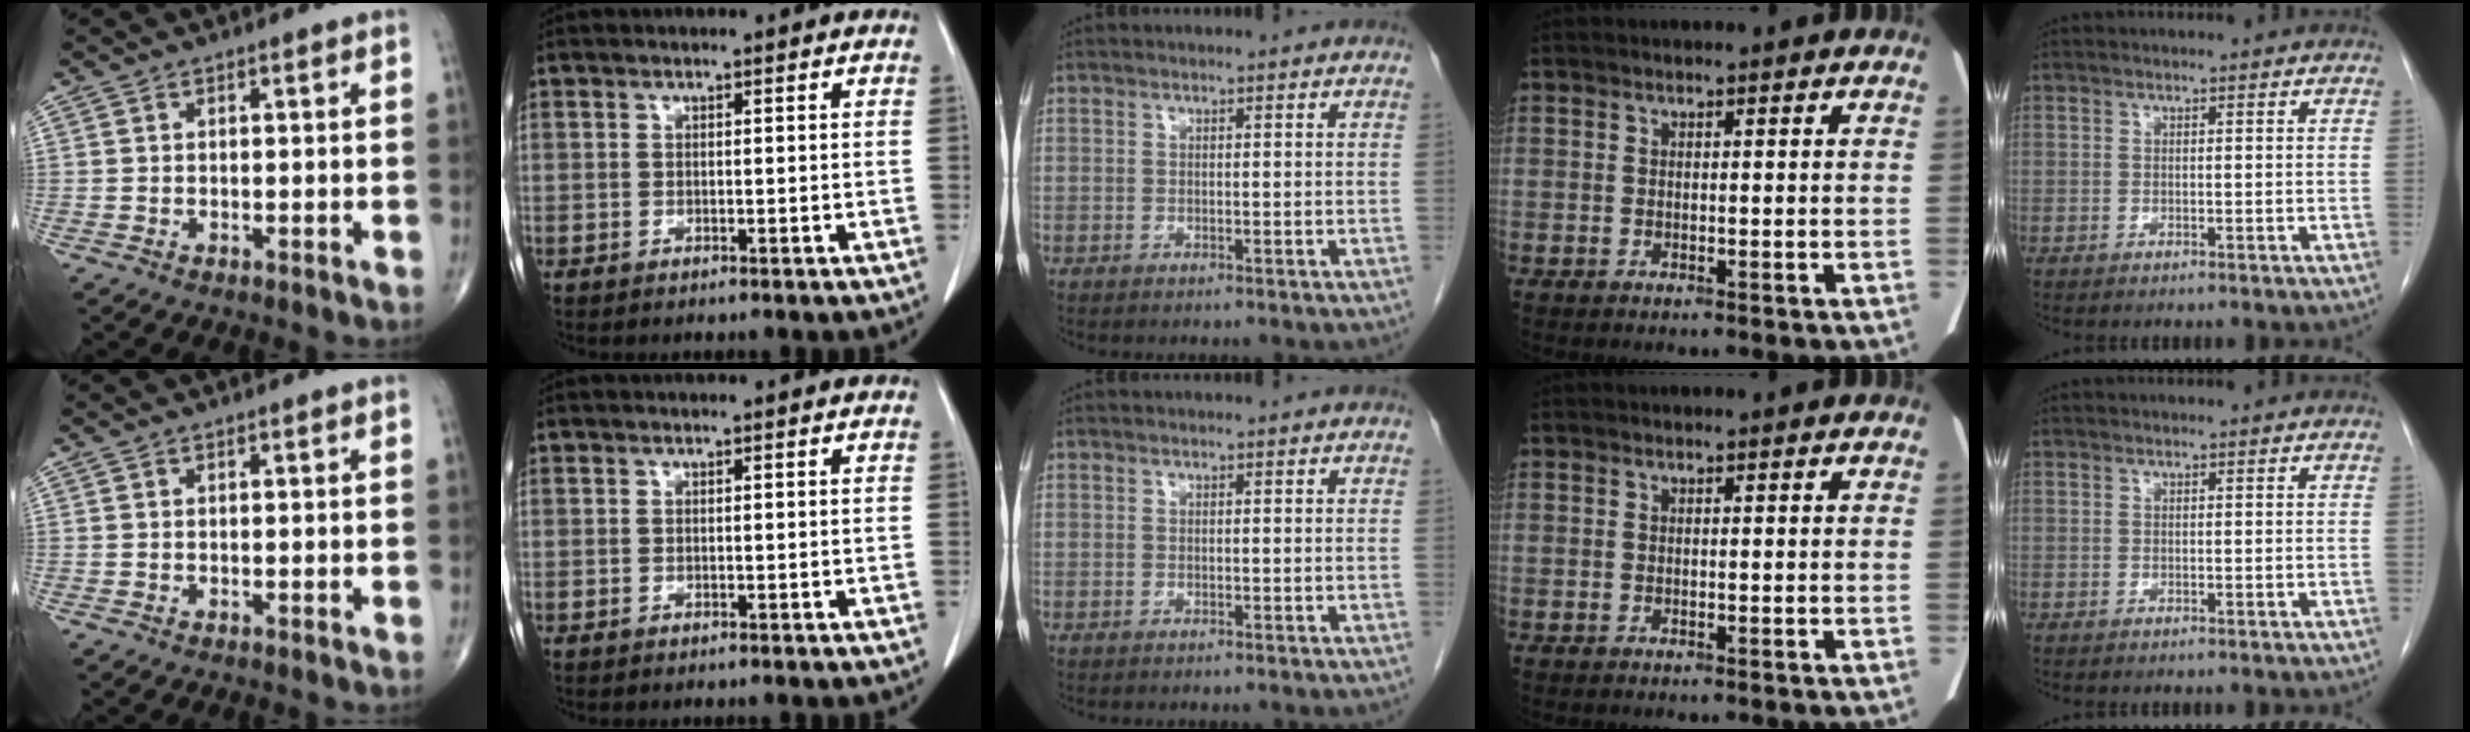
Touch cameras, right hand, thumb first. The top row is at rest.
{}